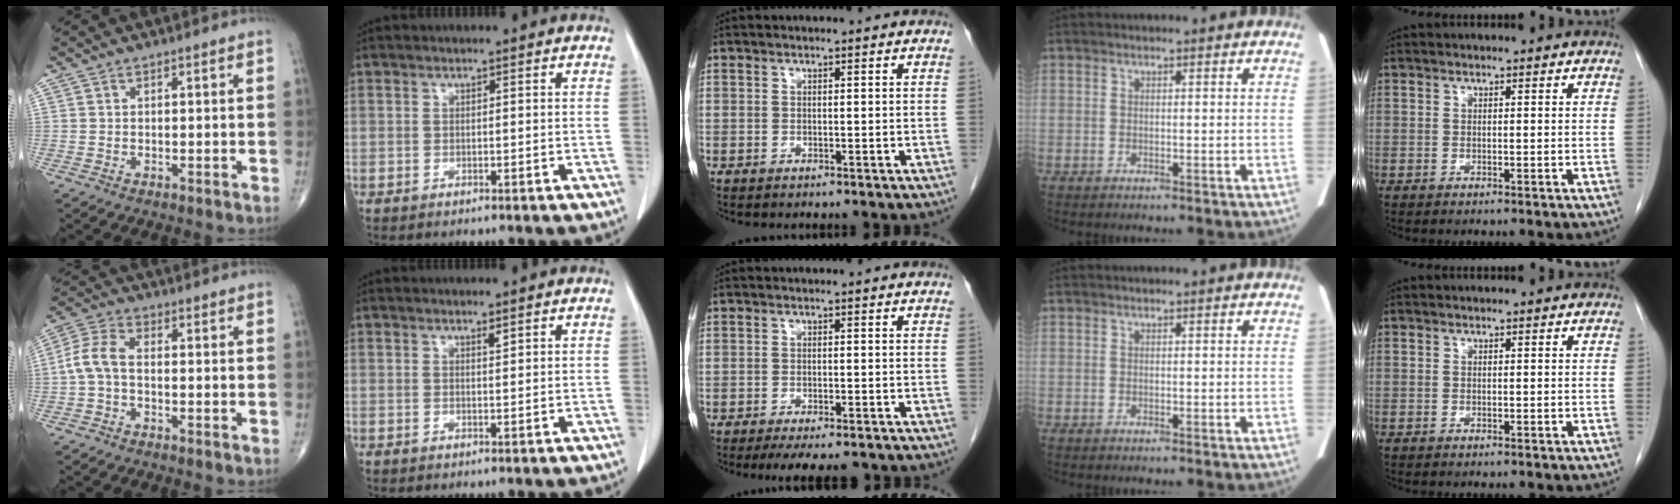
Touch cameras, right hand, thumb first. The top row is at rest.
{"thumb": {"total": 5.7, "force": [-0.9, 3.1, 4.8], "torque": [-0.108, 0.019, -0.028]}, "index": {"total": 0.7, "force": [0.6, 0.0, 0.4], "torque": [-0.010, -0.005, 0.009]}, "middle": {"total": 8.0, "force": [-6.8, 1.7, 3.8], "torque": [-0.048, -0.012, -0.094]}}